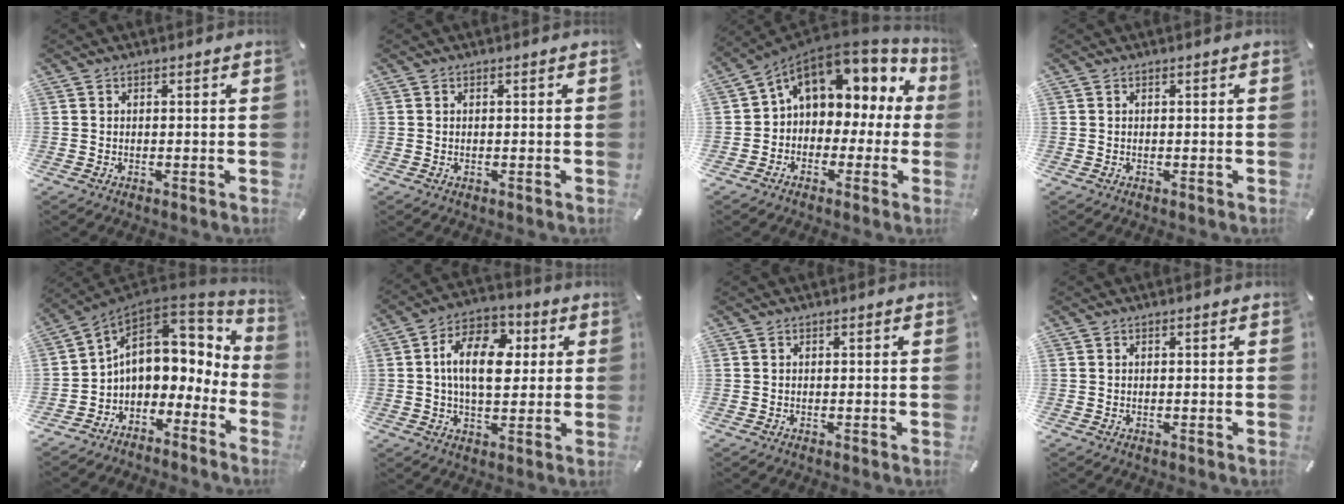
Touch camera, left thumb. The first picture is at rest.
{"total": 0.0}
{"total": 9.6, "force": [4.0, 7.4, 4.7], "torque": [-0.081, -0.026, 0.073]}
{"total": 0.0}
{"total": 10.3, "force": [2.0, 7.8, 6.4], "torque": [-0.104, -0.031, 0.035]}
{"total": 13.8, "force": [2.1, 8.5, 10.6], "torque": [-0.189, 0.006, 0.033]}
{"total": 0.0}
{"total": 0.0}